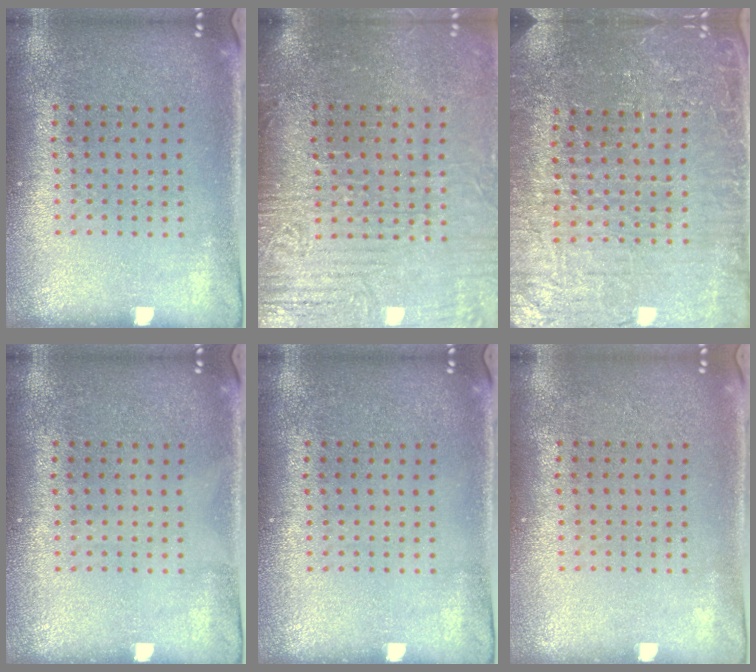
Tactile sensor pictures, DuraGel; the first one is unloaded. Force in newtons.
{"total": 4.1, "press": 3.6, "slide": 2.0}
{"total": 4.3, "press": 4.1, "slide": 1.3}
{"total": 0.0}
{"total": 0.0}
{"total": 0.0}